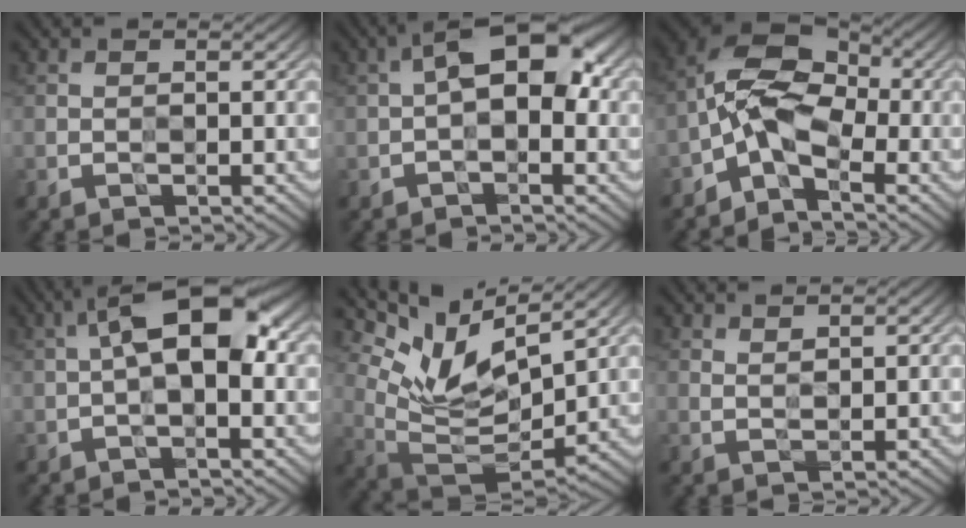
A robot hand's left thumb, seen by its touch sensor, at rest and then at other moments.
{"total": 7.8, "force": [0.7, 3.8, 6.7], "torque": [-0.110, 0.024, -0.003]}
{"total": 7.5, "force": [-3.0, 4.1, 5.5], "torque": [-0.107, 0.012, -0.084]}
{"total": 8.5, "force": [1.0, 3.5, 7.7], "torque": [-0.133, 0.029, 0.005]}
{"total": 12.2, "force": [6.9, 4.8, 8.8], "torque": [-0.194, 0.000, 0.137]}
{"total": 1.4, "force": [1.4, 0.0, 0.2], "torque": [-0.006, -0.003, 0.026]}